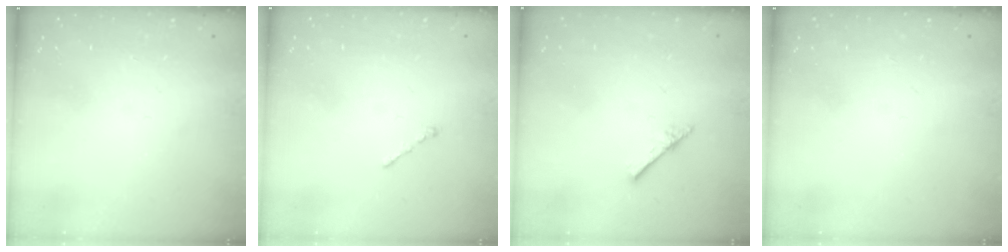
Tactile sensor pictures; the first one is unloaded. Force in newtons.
{"total": 0.7, "press": 0.7, "slide": 0.2}
{"total": 2.3, "press": 2.3, "slide": 0.2}
{"total": 0.0}